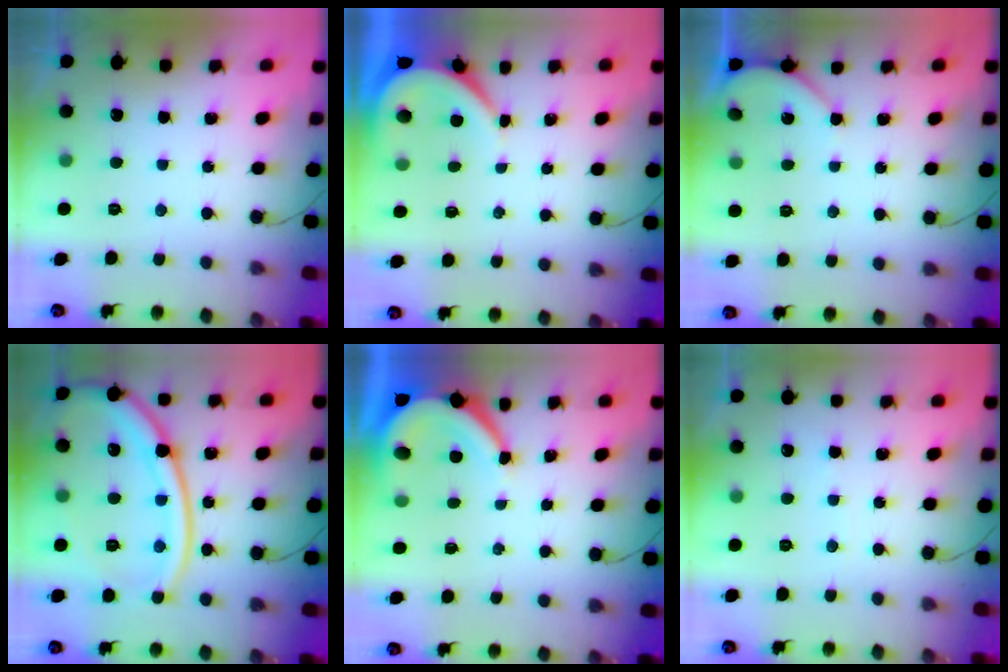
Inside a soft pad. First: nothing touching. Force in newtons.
{"total": 3.7, "press": 3.7, "slide": 0.4}
{"total": 4.1, "press": 4.1, "slide": 0.2}
{"total": 21.0, "press": 20.9, "slide": 2.3}
{"total": 7.3, "press": 7.3, "slide": 0.5}
{"total": 2.6, "press": 2.6, "slide": 0.3}